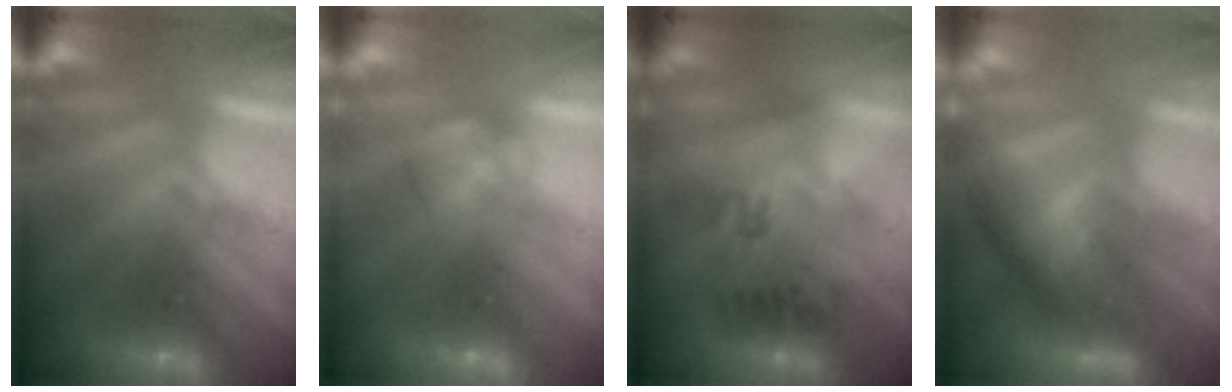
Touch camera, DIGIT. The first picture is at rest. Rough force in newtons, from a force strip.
{"total": 4.6}
{"total": 2.4}
{"total": 8.9}